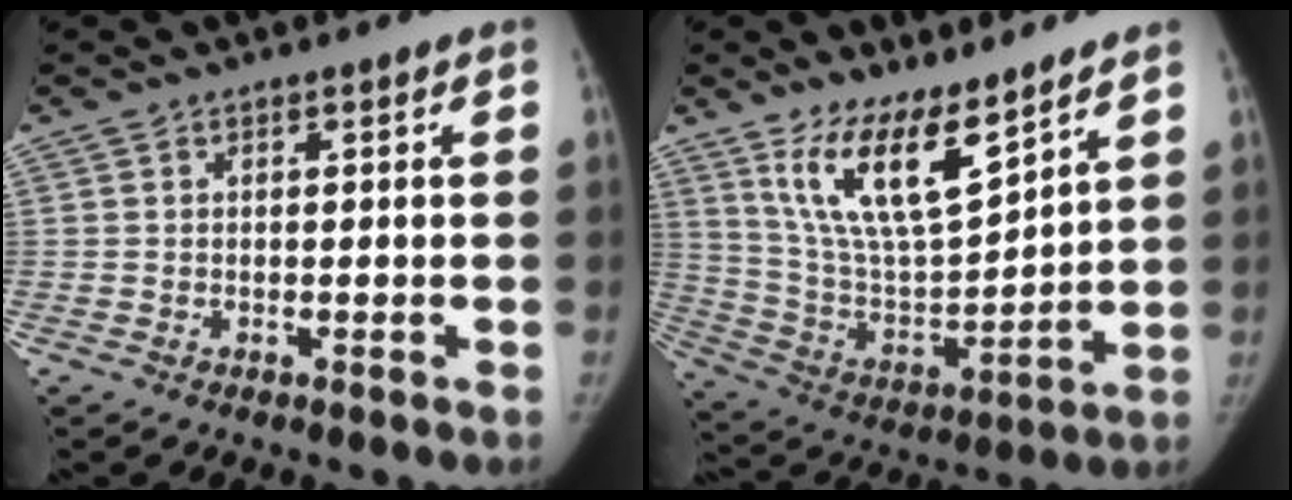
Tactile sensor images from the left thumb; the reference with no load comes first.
{"total": 15.0, "force": [10.1, 4.8, 10.0], "torque": [-0.158, -0.066, 0.206]}